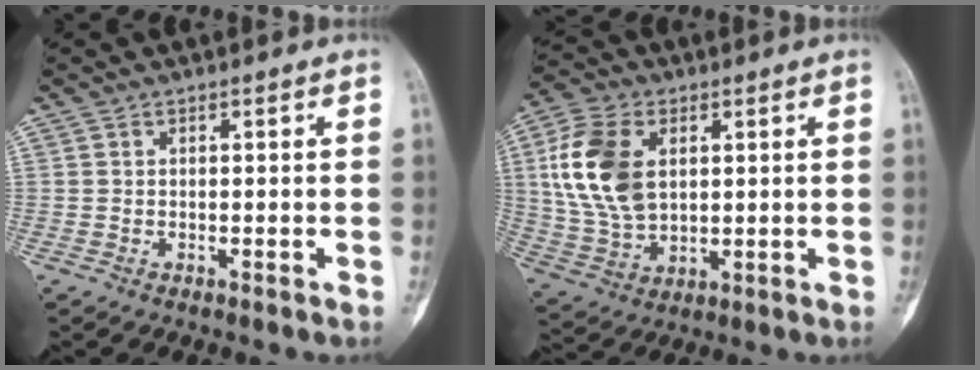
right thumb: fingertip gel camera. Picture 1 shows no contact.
{"total": 14.9, "force": [3.3, 9.5, 11.0], "torque": [-0.215, -0.003, 0.068]}